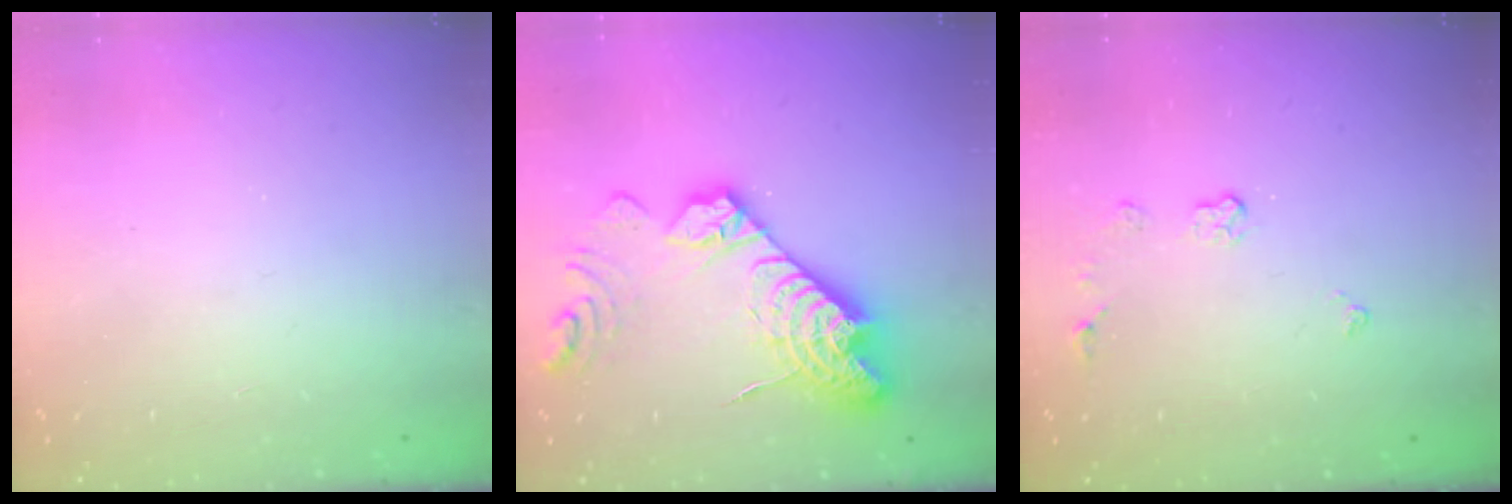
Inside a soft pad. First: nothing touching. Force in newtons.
{"total": 19.4, "press": 19.3, "slide": 1.7}
{"total": 3.9, "press": 3.8, "slide": 0.6}